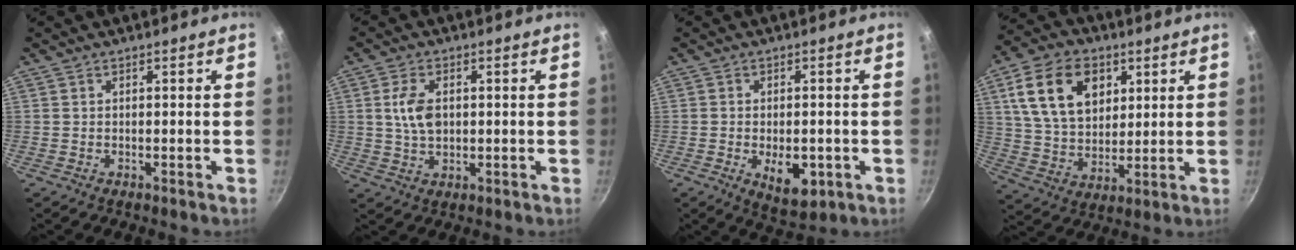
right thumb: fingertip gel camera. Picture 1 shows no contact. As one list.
[{"total": 6.4, "force": [1.0, 3.9, 4.9], "torque": [-0.088, 0.002, 0.018]}, {"total": 7.7, "force": [-2.1, 4.2, 6.1], "torque": [-0.066, -0.002, -0.019]}, {"total": 16.5, "force": [5.9, 11.4, 10.4], "torque": [-0.163, -0.008, 0.108]}]